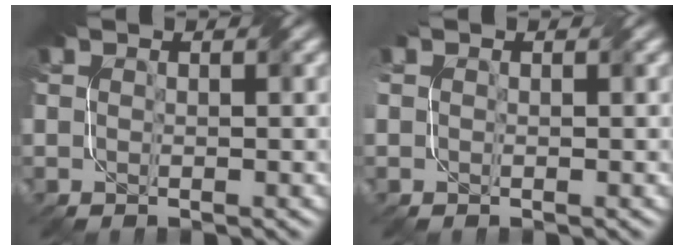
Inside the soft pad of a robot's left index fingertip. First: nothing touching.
{"total": 0.8, "force": [-0.1, 0.6, 0.4], "torque": [0.000, -0.004, -0.003]}